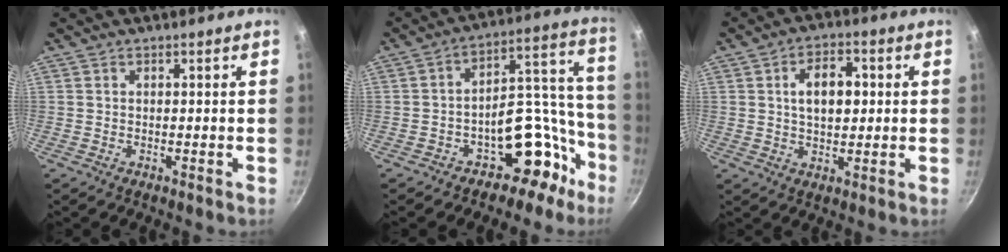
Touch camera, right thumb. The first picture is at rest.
{"total": 14.8, "force": [-7.9, 7.8, 9.8], "torque": [-0.080, 0.115, -0.116]}
{"total": 8.1, "force": [1.4, 4.8, 6.3], "torque": [-0.081, 0.005, 0.021]}